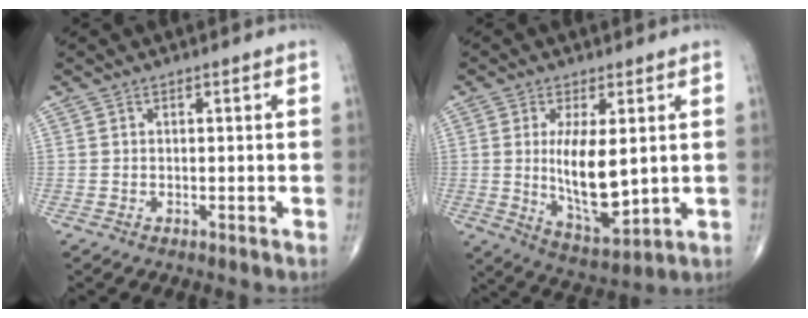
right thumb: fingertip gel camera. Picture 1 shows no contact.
{"total": 12.1, "force": [1.0, 4.8, 11.0], "torque": [-0.185, -0.030, 0.031]}